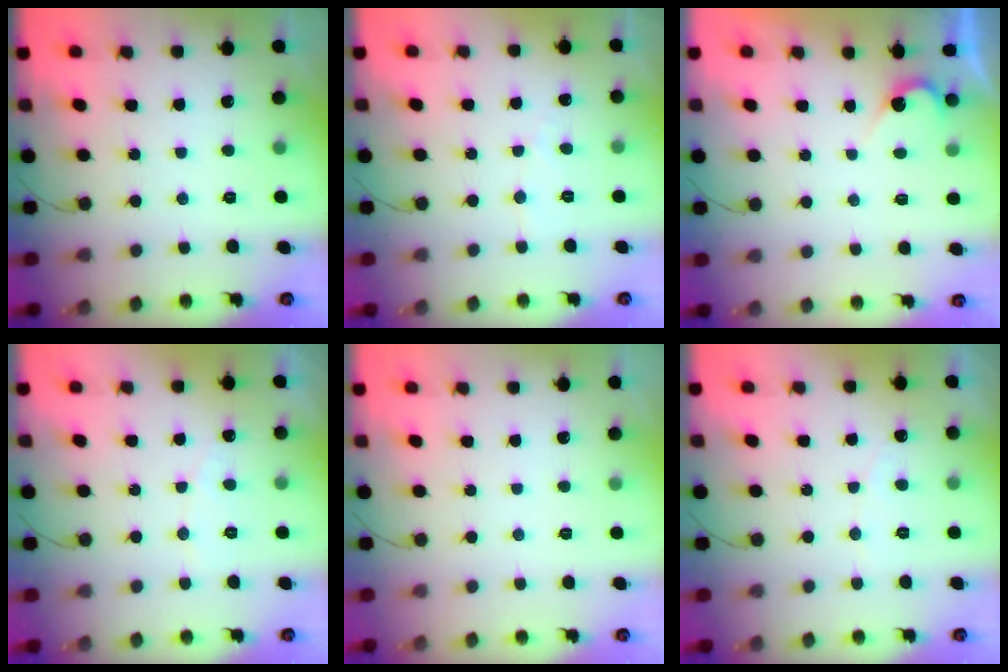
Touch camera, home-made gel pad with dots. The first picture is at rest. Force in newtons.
{"total": 2.4, "press": 2.4, "slide": 0.2}
{"total": 3.0, "press": 3.0, "slide": 0.3}
{"total": 2.8, "press": 2.8, "slide": 0.2}
{"total": 0.0}
{"total": 2.3, "press": 2.3, "slide": 0.1}